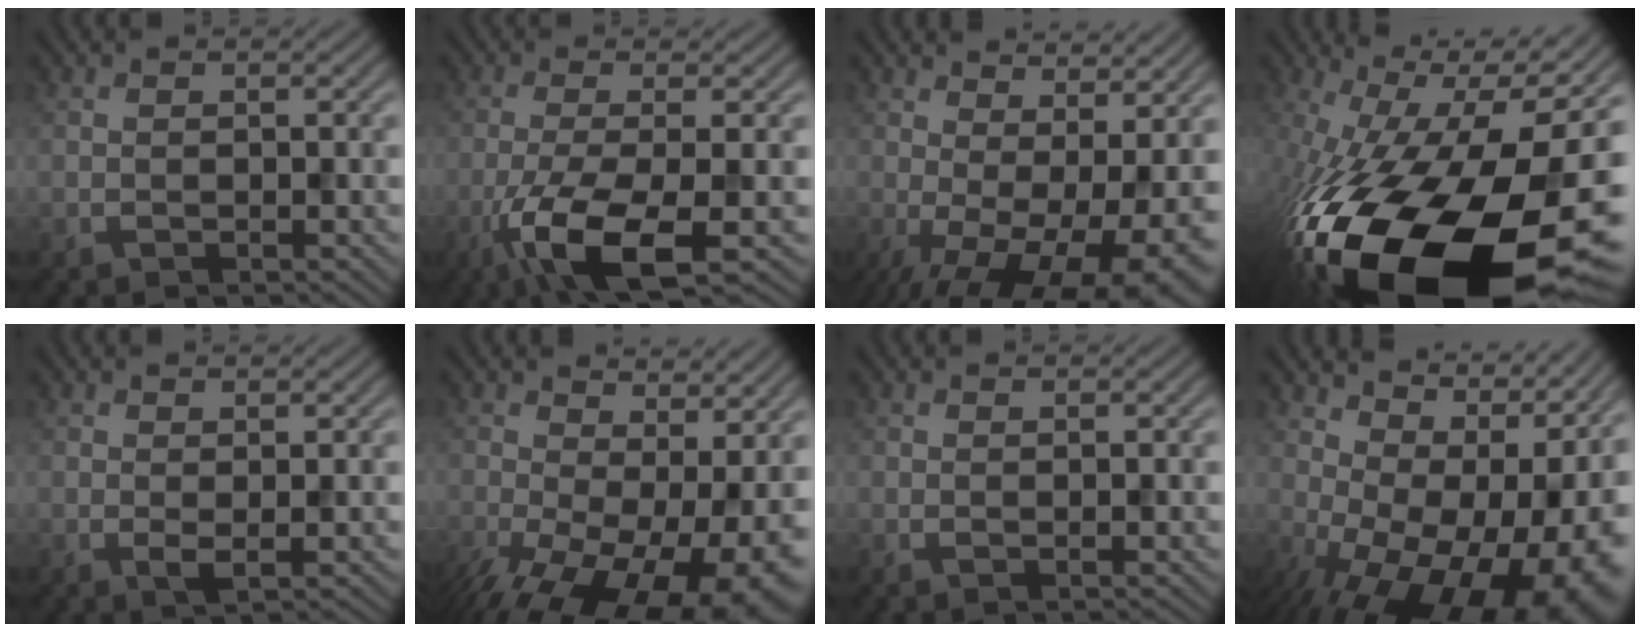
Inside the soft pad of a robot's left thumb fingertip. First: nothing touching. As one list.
[{"total": 9.0, "force": [-4.4, 2.3, 7.5], "torque": [-0.134, -0.013, -0.082]}, {"total": 13.9, "force": [-3.3, 6.1, 12.0], "torque": [-0.173, -0.016, -0.020]}, {"total": 22.6, "force": [-9.3, 11.8, 17.0], "torque": [-0.338, -0.089, -0.122]}, {"total": 0.8, "force": [0.5, 0.1, 0.6], "torque": [-0.012, -0.006, 0.013]}, {"total": 16.1, "force": [-5.5, 7.9, 12.9], "torque": [-0.222, -0.051, -0.056]}, {"total": 0.6, "force": [0.3, 0.2, 0.5], "torque": [-0.004, -0.001, 0.005]}, {"total": 17.5, "force": [-3.0, 10.5, 13.6], "torque": [-0.135, 0.015, -0.016]}]